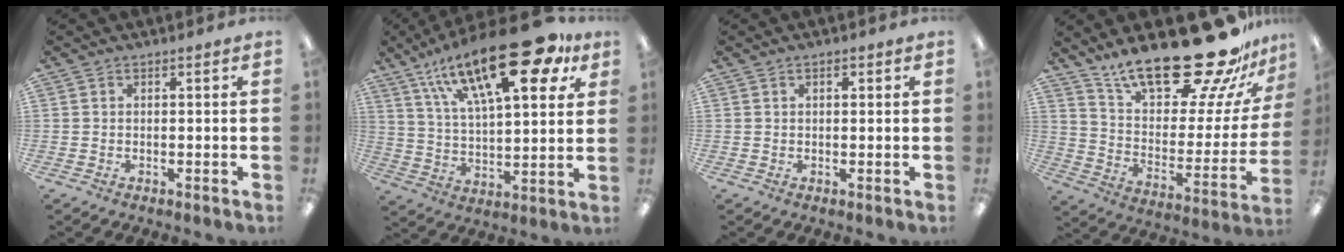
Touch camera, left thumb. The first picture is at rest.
{"total": 26.3, "force": [15.3, 10.2, 18.8], "torque": [-0.299, -0.073, 0.250]}
{"total": 1.0, "force": [0.5, 0.6, 0.7], "torque": [-0.014, 0.003, 0.009]}
{"total": 27.4, "force": [21.2, 8.6, 15.1], "torque": [-0.230, -0.147, 0.352]}